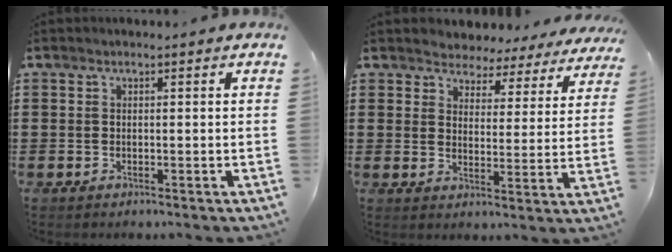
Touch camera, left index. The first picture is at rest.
{"total": 3.7, "force": [3.6, 1.0, -0.3], "torque": [-0.019, -0.024, 0.059]}